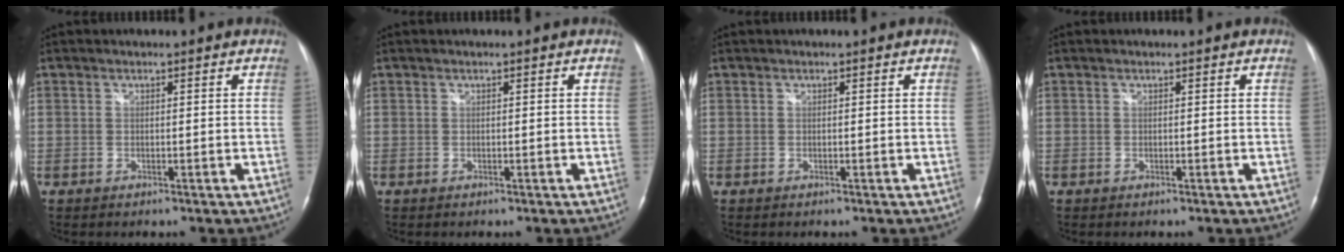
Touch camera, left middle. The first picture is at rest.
{"total": 0.0}
{"total": 0.0}
{"total": 0.0}